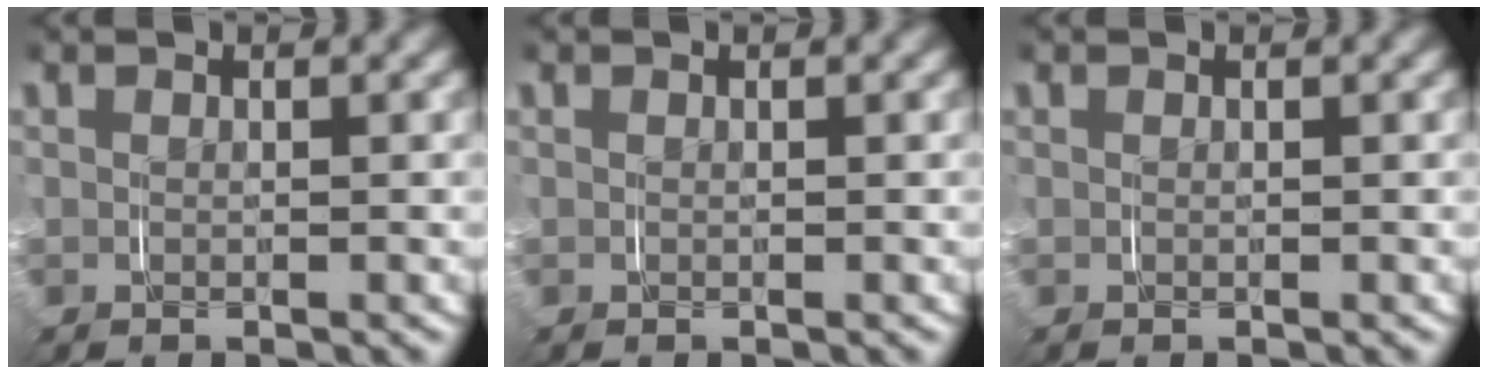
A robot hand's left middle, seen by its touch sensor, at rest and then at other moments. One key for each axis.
{"total": 0.0}
{"total": 0.0}